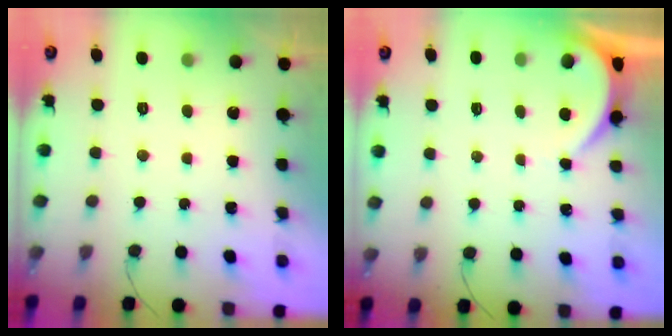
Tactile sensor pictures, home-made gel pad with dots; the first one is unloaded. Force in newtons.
{"total": 2.2, "press": 2.2, "slide": 0.2}